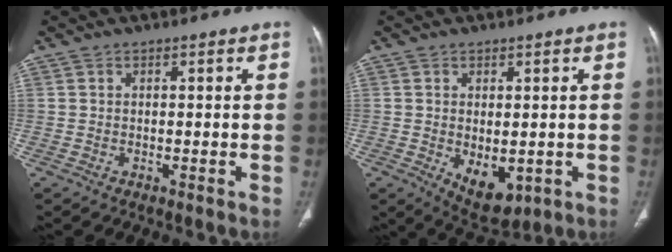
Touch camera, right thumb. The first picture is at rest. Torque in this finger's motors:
{"motor_torque": [-0.88, 0.80, -0.04, 0.00, 0.19]}